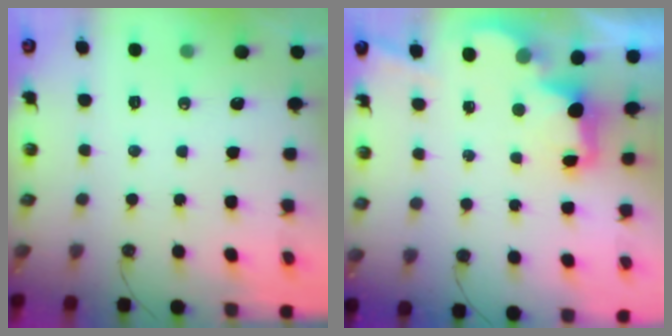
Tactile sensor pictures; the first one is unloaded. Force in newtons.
{"total": 2.6, "press": 2.5, "slide": 0.8}